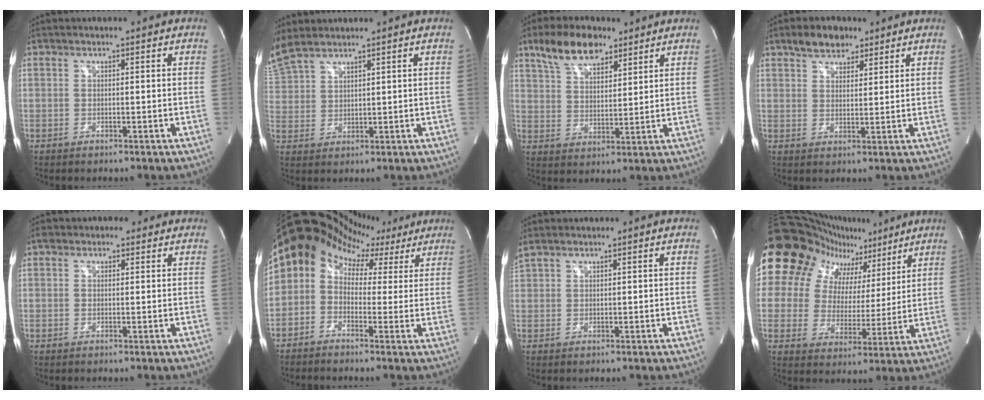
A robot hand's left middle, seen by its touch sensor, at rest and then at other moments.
{"total": 7.1, "force": [6.3, 1.6, 2.8], "torque": [-0.090, 0.014, 0.144]}
{"total": 9.6, "force": [6.9, 3.9, 5.5], "torque": [-0.109, 0.016, 0.130]}
{"total": 5.7, "force": [4.2, 3.0, 2.5], "torque": [-0.045, 0.011, 0.075]}
{"total": 2.3, "force": [1.4, 1.7, 0.7], "torque": [-0.014, 0.015, 0.019]}
{"total": 14.0, "force": [5.8, 11.5, 5.4], "torque": [-0.113, 0.086, 0.072]}
{"total": 2.1, "force": [2.0, 0.5, 0.5], "torque": [-0.029, 0.022, 0.052]}
{"total": 18.2, "force": [12.0, 12.5, 5.4], "torque": [-0.094, 0.055, 0.169]}